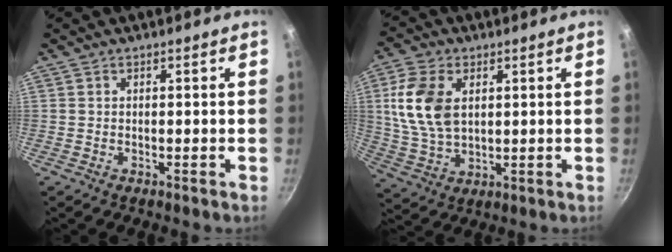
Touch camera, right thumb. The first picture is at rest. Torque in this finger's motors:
{"motor_torque": [0.17, 0.25, 1.14, 0.23, 0.33]}